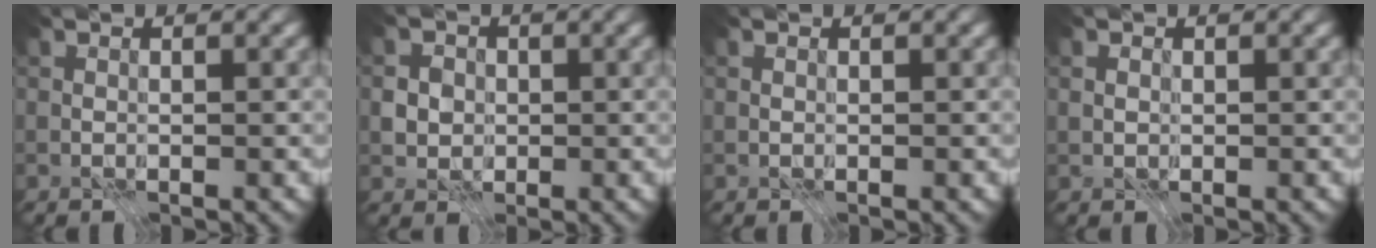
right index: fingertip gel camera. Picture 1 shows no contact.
{"total": 3.3, "force": [-0.2, 3.0, 1.3], "torque": [-0.017, 0.007, -0.009]}
{"total": 0.0}
{"total": 0.8, "force": [0.0, 0.8, 0.4], "torque": [-0.009, -0.001, -0.002]}